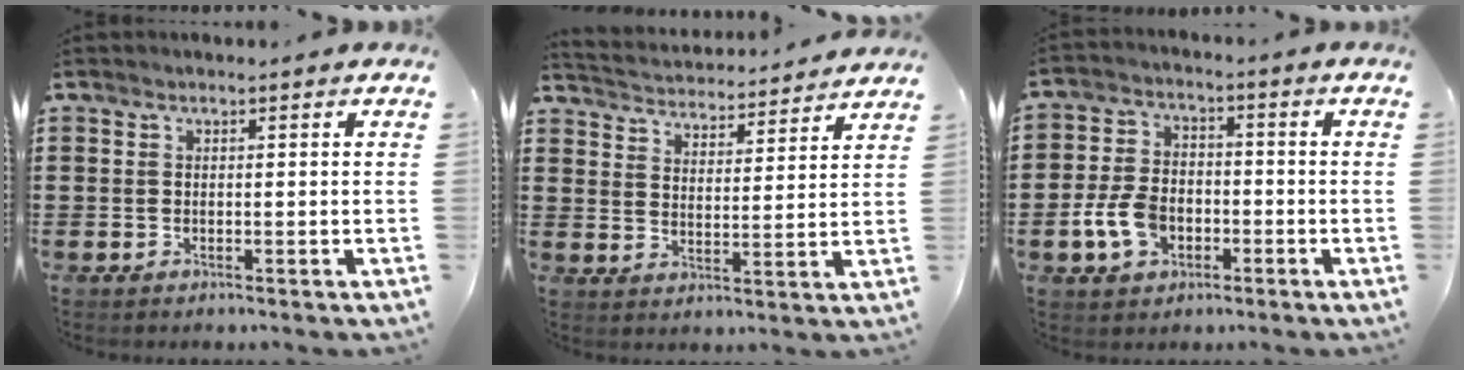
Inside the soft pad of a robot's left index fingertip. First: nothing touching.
{"total": 3.7, "force": [3.6, -0.2, -0.5], "torque": [-0.015, -0.033, 0.057]}
{"total": 7.4, "force": [-2.6, 4.9, 4.8], "torque": [-0.118, 0.006, -0.053]}